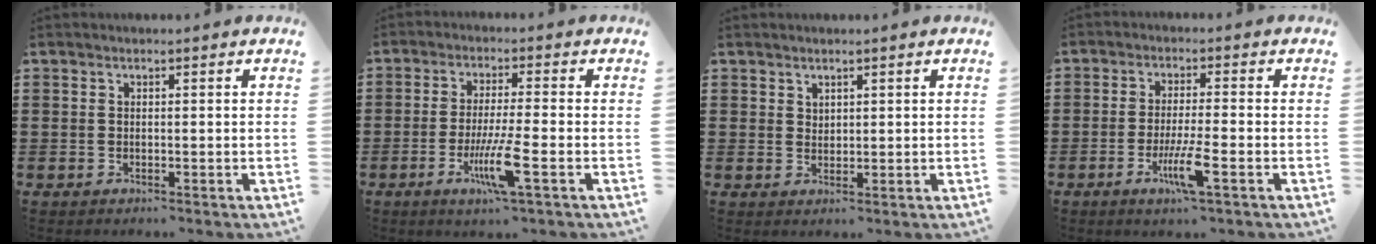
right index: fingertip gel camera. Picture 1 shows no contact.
{"total": 7.6, "force": [-3.0, 0.5, 7.0], "torque": [-0.138, -0.018, -0.055]}
{"total": 1.4, "force": [1.2, 0.7, 0.2], "torque": [-0.005, 0.002, 0.024]}
{"total": 6.1, "force": [-2.7, 0.5, 5.5], "torque": [-0.108, -0.017, -0.049]}